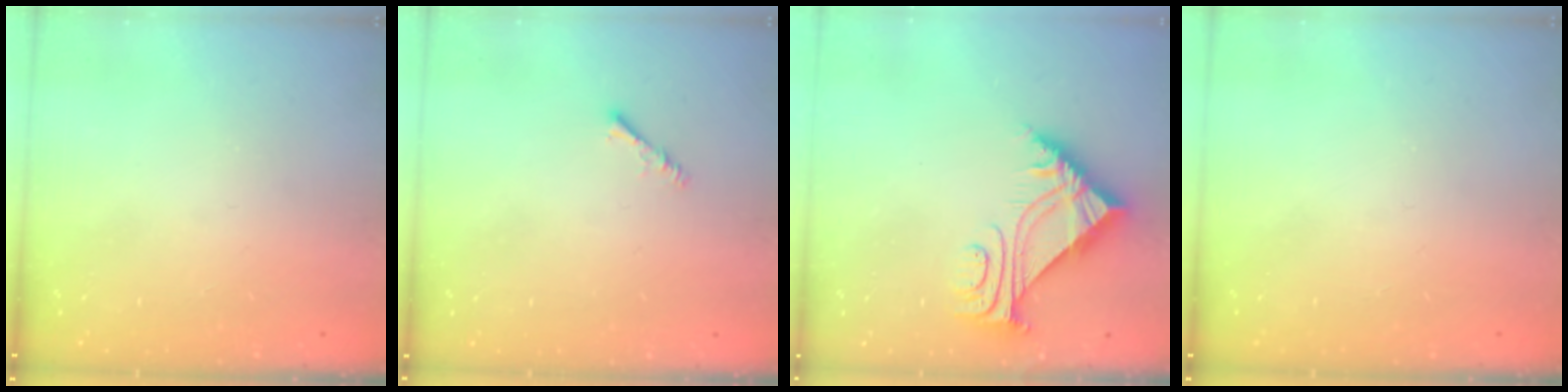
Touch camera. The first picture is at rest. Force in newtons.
{"total": 1.9, "press": 1.9, "slide": 0.4}
{"total": 6.5, "press": 6.4, "slide": 0.9}
{"total": 0.0}